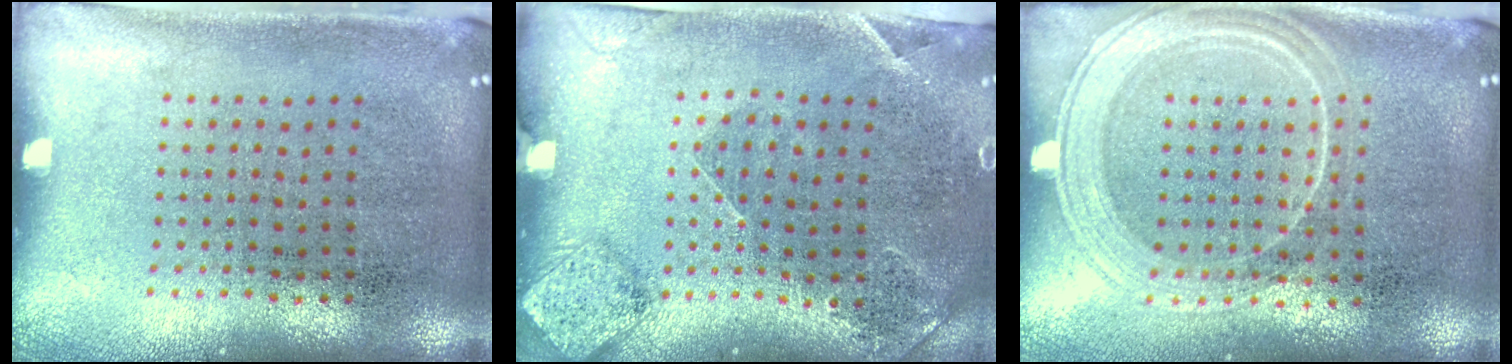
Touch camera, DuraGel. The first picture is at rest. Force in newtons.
{"total": 1.5, "press": 1.4, "slide": 0.4}
{"total": 1.9, "press": 1.8, "slide": 0.5}